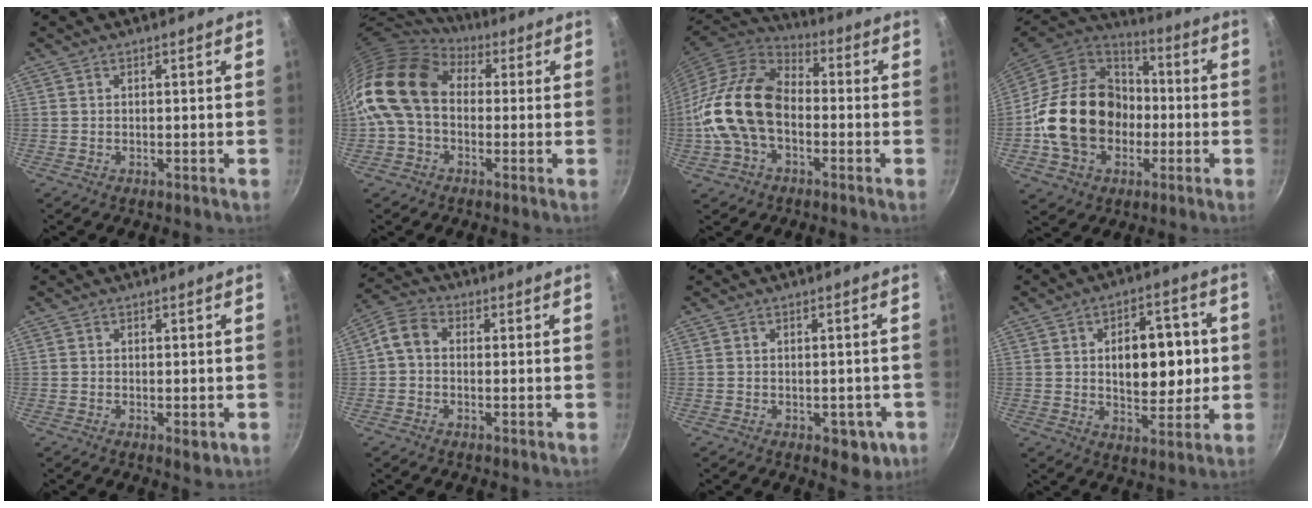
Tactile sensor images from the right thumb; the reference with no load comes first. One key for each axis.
{"total": 15.8, "fx": 1.2, "fy": 11.5, "fz": 10.7, "tx": -0.192, "ty": 0.028, "tz": 0.004}
{"total": 16.9, "fx": -2.5, "fy": 11.4, "fz": 12.3, "tx": -0.211, "ty": 0.039, "tz": -0.061}
{"total": 23.2, "fx": -3.5, "fy": 18.0, "fz": 14.1, "tx": -0.233, "ty": 0.049, "tz": -0.057}
{"total": 2.0, "fx": -0.5, "fy": 1.0, "fz": 1.7, "tx": -0.026, "ty": -0.006, "tz": -0.008}
{"total": 5.1, "fx": -0.2, "fy": 3.9, "fz": 3.3, "tx": -0.071, "ty": 0.020, "tz": -0.021}
{"total": 6.1, "fx": -2.2, "fy": 3.7, "fz": 4.3, "tx": -0.023, "ty": 0.012, "tz": -0.019}
{"total": 14.1, "fx": 1.2, "fy": 8.3, "fz": 11.4, "tx": -0.112, "ty": 0.003, "tz": 0.019}